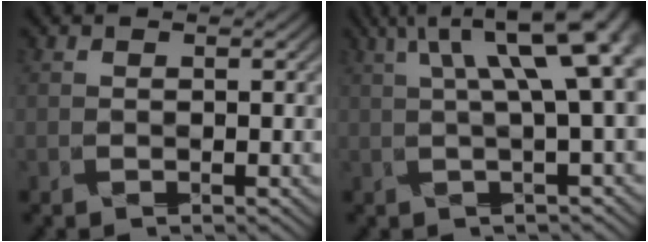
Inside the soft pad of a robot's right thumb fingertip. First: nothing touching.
{"total": 10.1, "force": [3.2, 2.1, 9.3], "torque": [-0.165, 0.019, 0.052]}